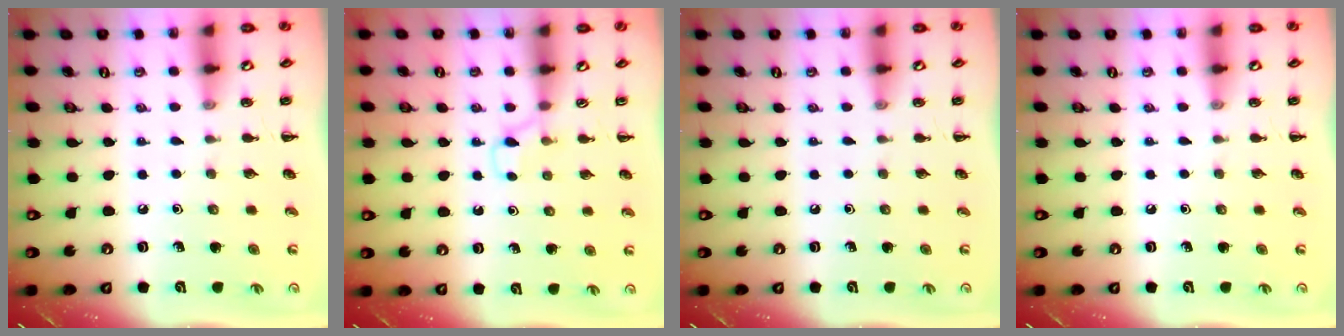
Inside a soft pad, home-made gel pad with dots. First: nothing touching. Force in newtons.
{"total": 2.8, "press": 2.5, "slide": 1.1}
{"total": 0.0}
{"total": 0.0}